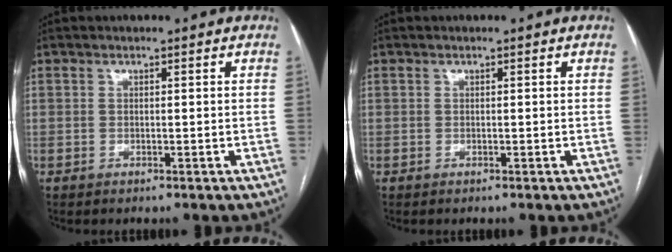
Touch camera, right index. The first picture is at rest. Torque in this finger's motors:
{"motor_torque": [0.00, 0.00, 0.00, 0.00]}